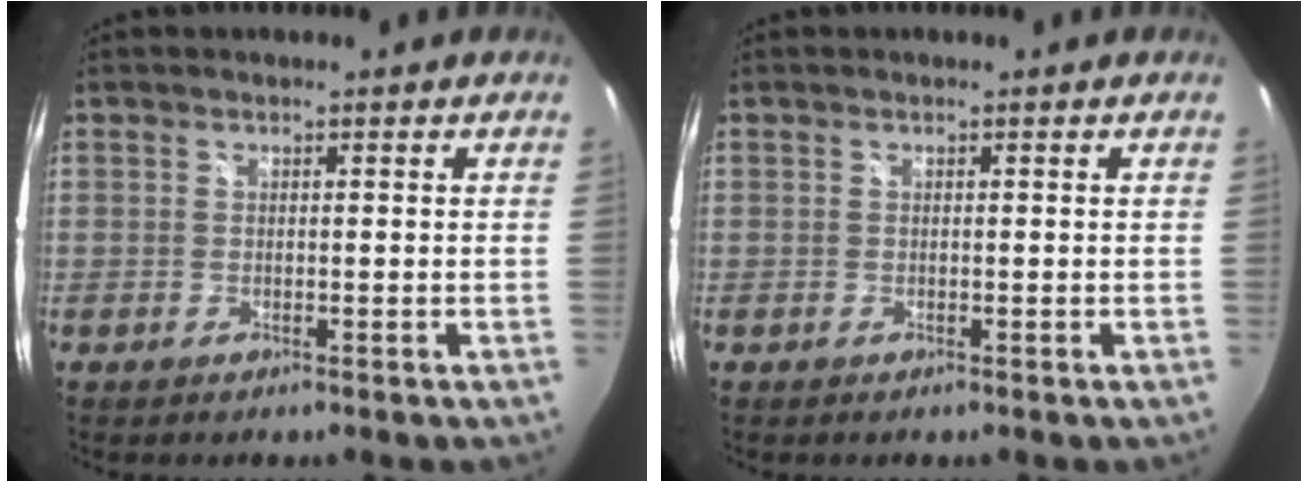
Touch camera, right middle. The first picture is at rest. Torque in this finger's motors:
{"motor_torque": [-0.09, -0.15, -0.03, 0.01]}